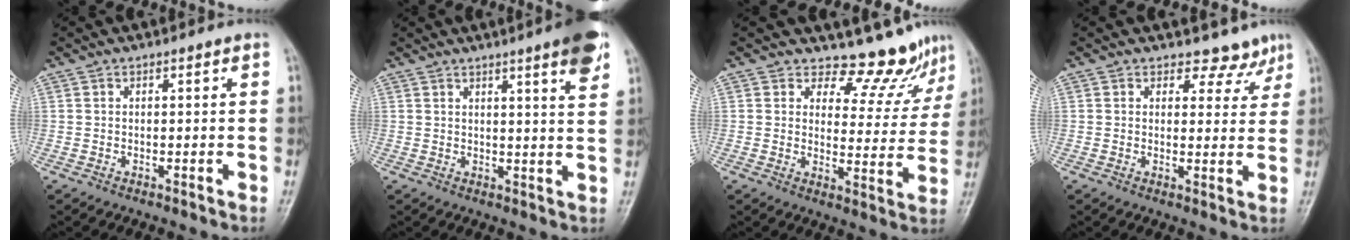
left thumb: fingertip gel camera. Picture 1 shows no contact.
{"total": 7.7, "force": [4.7, 0.6, 6.0], "torque": [-0.071, -0.019, 0.058]}
{"total": 9.1, "force": [8.6, 3.0, 0.6], "torque": [0.023, -0.088, 0.104]}
{"total": 4.8, "force": [4.0, 2.7, 0.1], "torque": [0.025, -0.031, 0.039]}